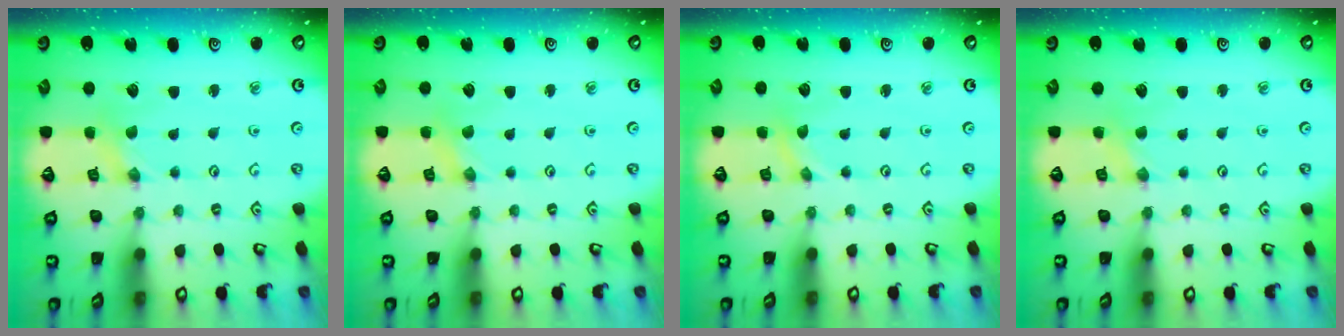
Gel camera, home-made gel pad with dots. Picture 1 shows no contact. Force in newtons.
{"total": 1.4, "press": 1.3, "slide": 0.3}
{"total": 0.0}
{"total": 2.4, "press": 2.4, "slide": 0.4}